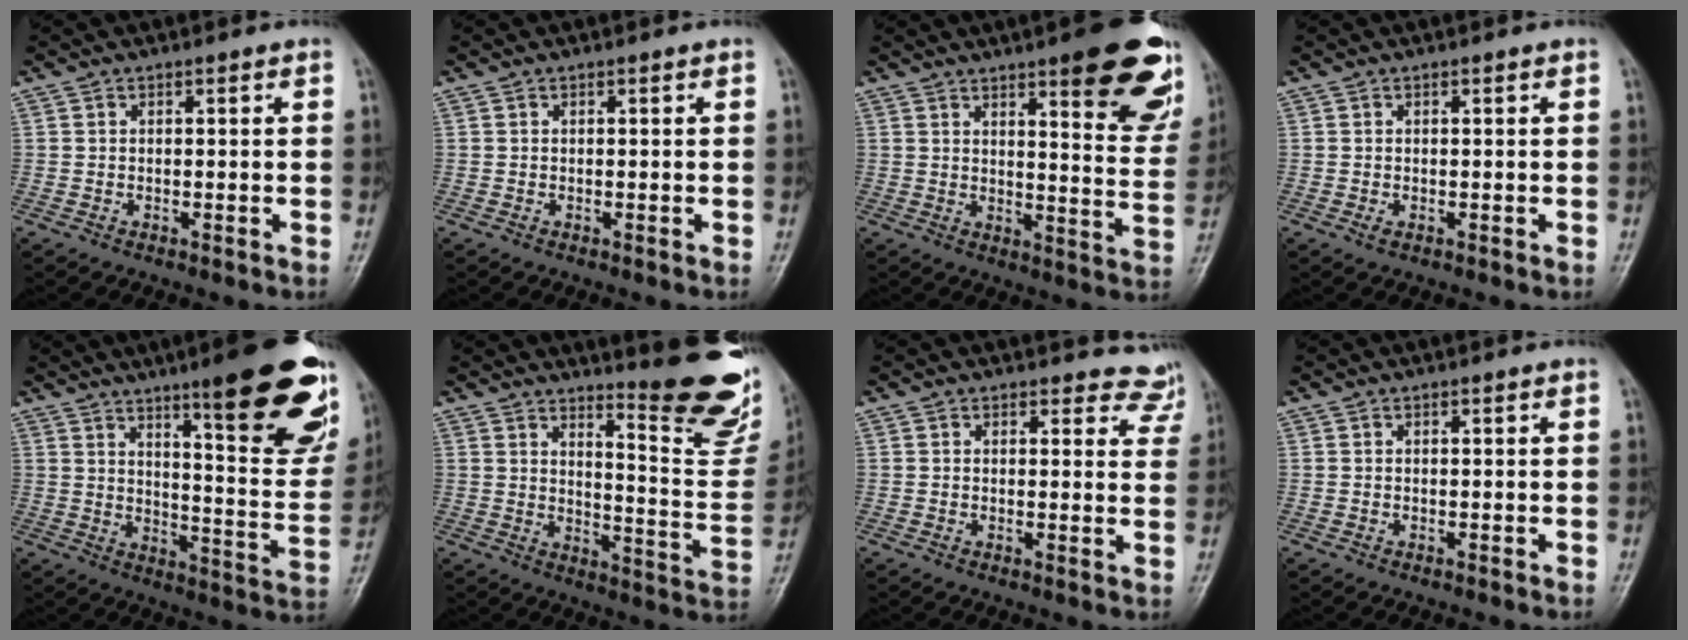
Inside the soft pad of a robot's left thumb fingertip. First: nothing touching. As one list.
[{"total": 0.0}, {"total": 18.3, "force": [10.3, 4.6, 14.3], "torque": [-0.142, -0.054, 0.129]}, {"total": 1.1, "force": [0.0, 0.6, 0.9], "torque": [-0.014, -0.001, 0.001]}, {"total": 23.5, "force": [13.9, 4.8, 18.4], "torque": [-0.207, -0.071, 0.196]}, {"total": 17.8, "force": [14.5, 2.5, 10.0], "torque": [-0.104, -0.160, 0.182]}, {"total": 2.8, "force": [2.5, 1.1, 0.8], "torque": [0.012, -0.013, 0.018]}, {"total": 0.0}]